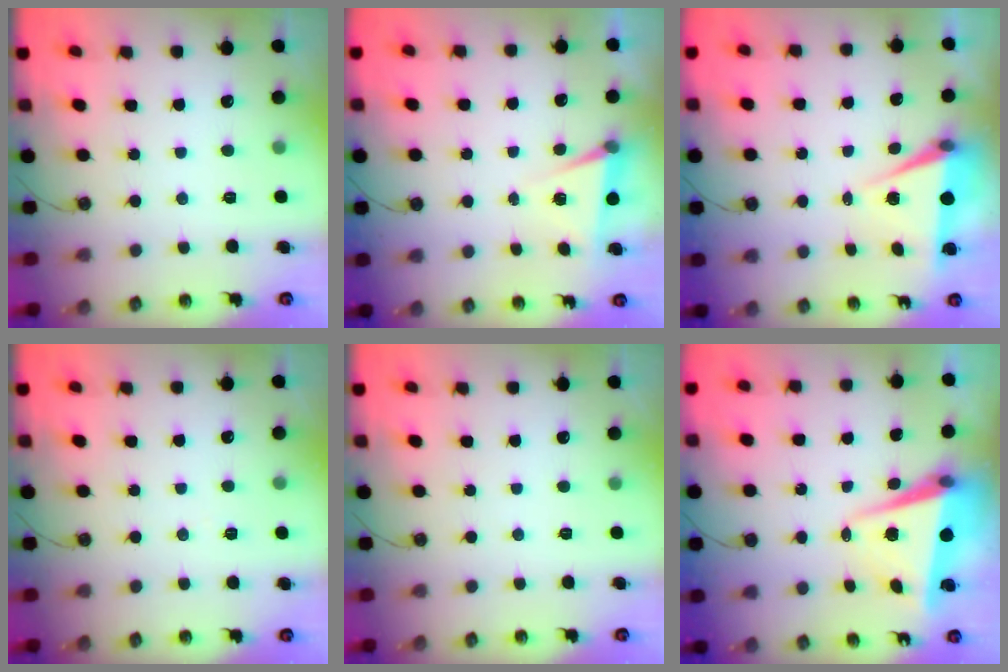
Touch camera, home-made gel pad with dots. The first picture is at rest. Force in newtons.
{"total": 5.0, "press": 2.3, "slide": 4.4}
{"total": 6.7, "press": 5.0, "slide": 4.4}
{"total": 3.8, "press": 1.4, "slide": 3.6}
{"total": 0.0}
{"total": 6.2, "press": 5.9, "slide": 1.8}